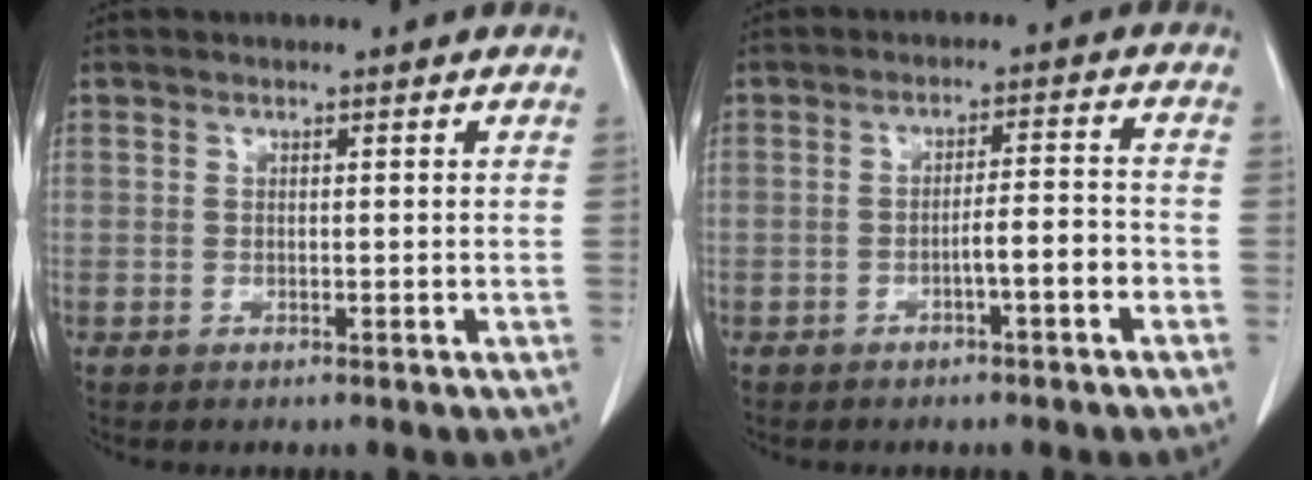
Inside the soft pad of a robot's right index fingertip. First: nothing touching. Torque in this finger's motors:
{"motor_torque": [0.88, -0.24, 0.39, 0.09]}